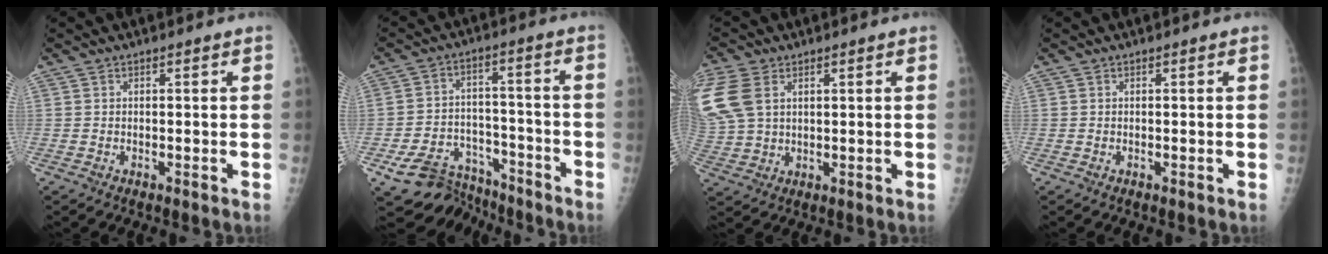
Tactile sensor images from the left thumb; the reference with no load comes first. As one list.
[{"total": 13.7, "force": [-10.9, 7.6, 3.0], "torque": [-0.031, 0.080, -0.170]}, {"total": 12.4, "force": [4.3, 8.3, 8.1], "torque": [-0.217, 0.003, 0.092]}, {"total": 0.0}]